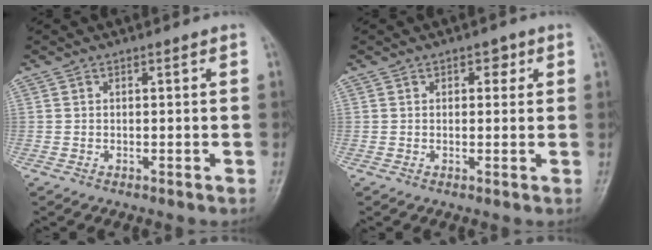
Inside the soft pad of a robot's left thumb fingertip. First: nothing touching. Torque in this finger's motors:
{"motor_torque": [-0.10, 0.13, -0.21, -0.06, -0.04]}